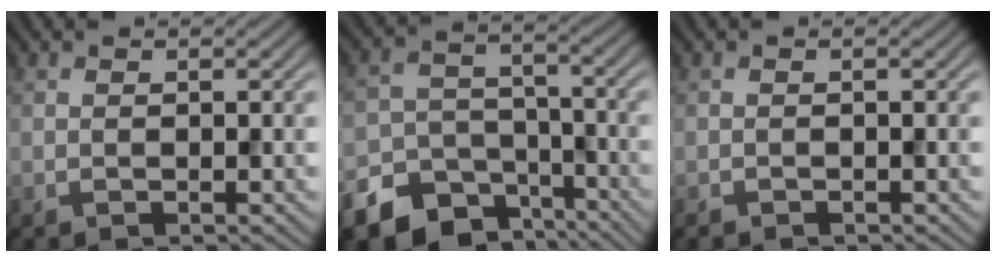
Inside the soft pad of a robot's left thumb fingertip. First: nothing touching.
{"total": 12.0, "force": [-8.1, 7.9, 4.1], "torque": [-0.107, -0.031, -0.135]}
{"total": 0.7, "force": [-0.6, 0.2, -0.1], "torque": [-0.002, -0.005, -0.011]}